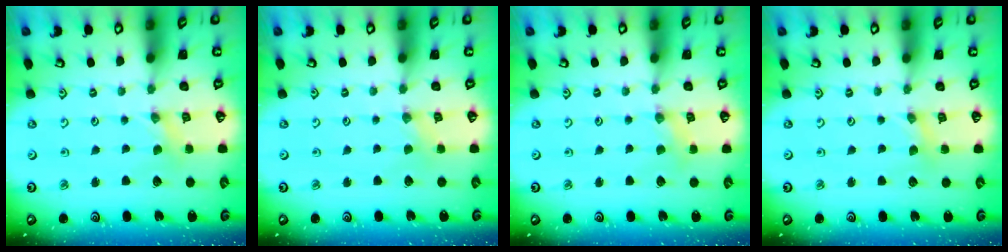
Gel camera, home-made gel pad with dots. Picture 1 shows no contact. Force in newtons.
{"total": 1.2, "press": 1.2, "slide": 0.1}
{"total": 2.4, "press": 2.3, "slide": 0.3}
{"total": 1.4, "press": 1.4, "slide": 0.3}